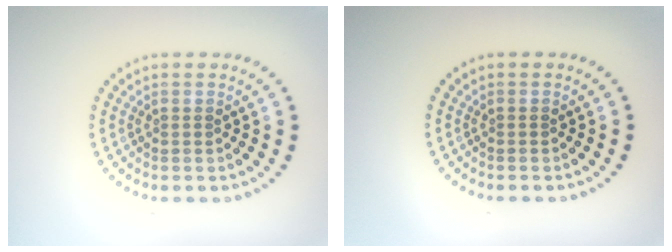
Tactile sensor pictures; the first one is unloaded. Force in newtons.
{"total": 0.0}